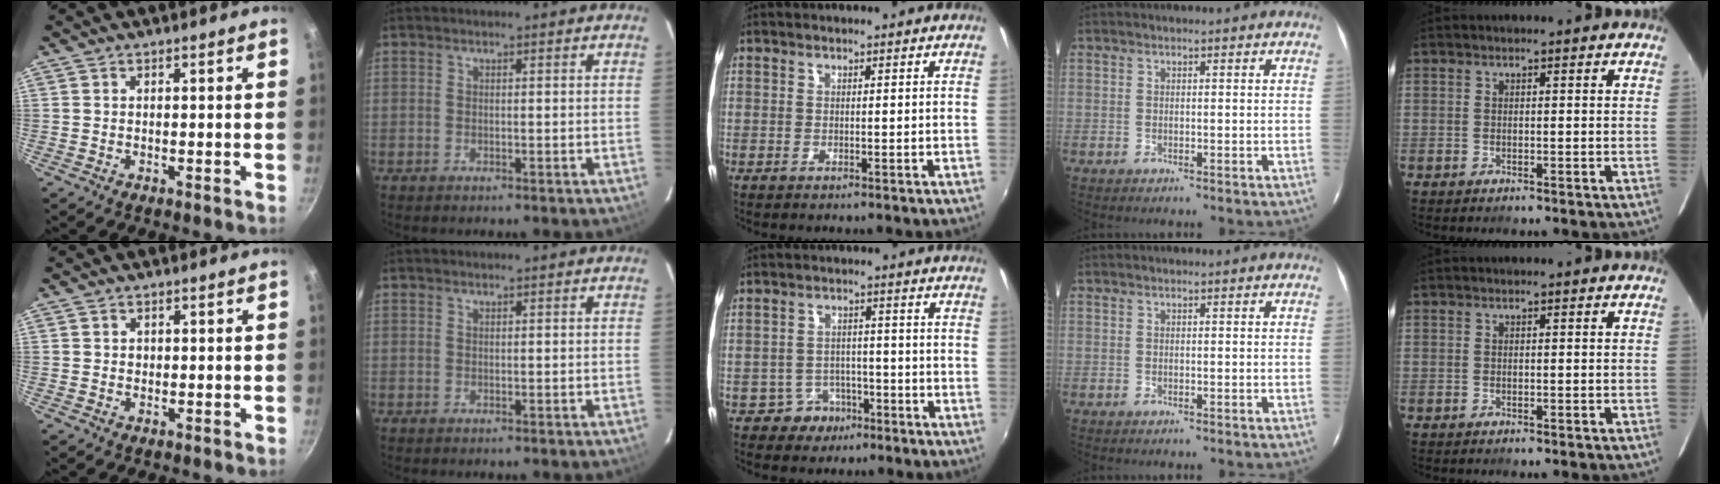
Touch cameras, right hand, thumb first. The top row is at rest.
{"thumb": {"total": 0.7, "force": [0.0, 0.7, 0.2], "torque": [0.001, 0.003, 0.000]}, "middle": {"total": 4.8, "force": [-3.2, 3.5, 0.3], "torque": [-0.010, 0.019, -0.046]}}